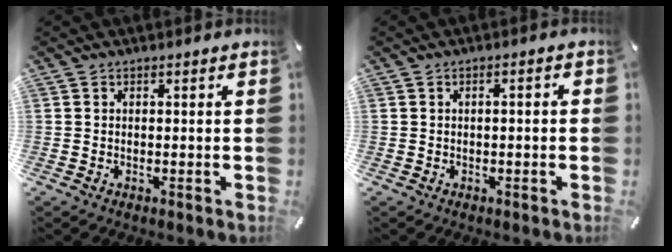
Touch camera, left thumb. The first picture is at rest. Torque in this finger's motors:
{"motor_torque": [-0.16, -0.47, 0.02, 0.11, -0.01]}